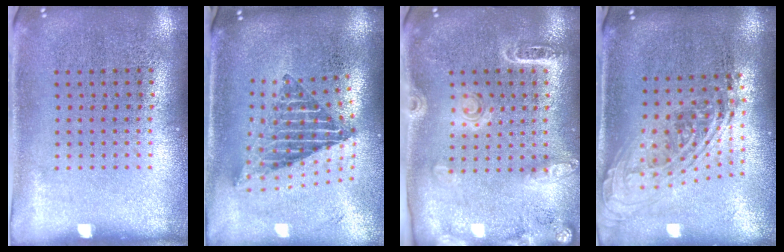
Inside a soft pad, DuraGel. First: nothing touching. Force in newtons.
{"total": 2.3, "press": 1.6, "slide": 1.6}
{"total": 1.8, "press": 1.7, "slide": 0.4}
{"total": 2.2, "press": 1.6, "slide": 1.5}